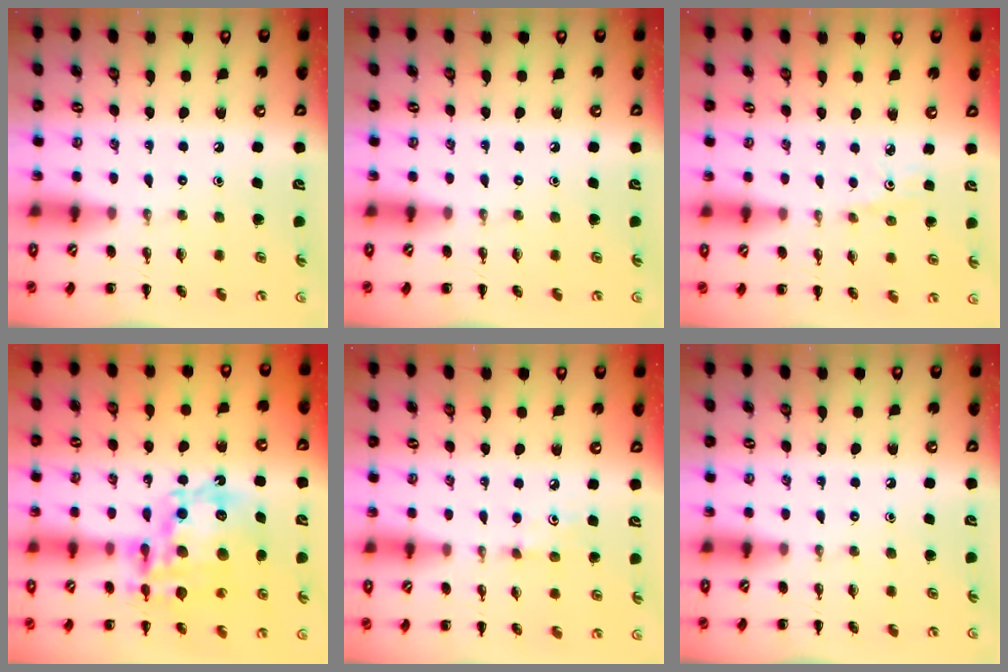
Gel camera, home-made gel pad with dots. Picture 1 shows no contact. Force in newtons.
{"total": 0.0}
{"total": 2.0, "press": 1.9, "slide": 0.7}
{"total": 19.0, "press": 18.5, "slide": 4.3}
{"total": 3.7, "press": 3.6, "slide": 1.1}
{"total": 0.0}